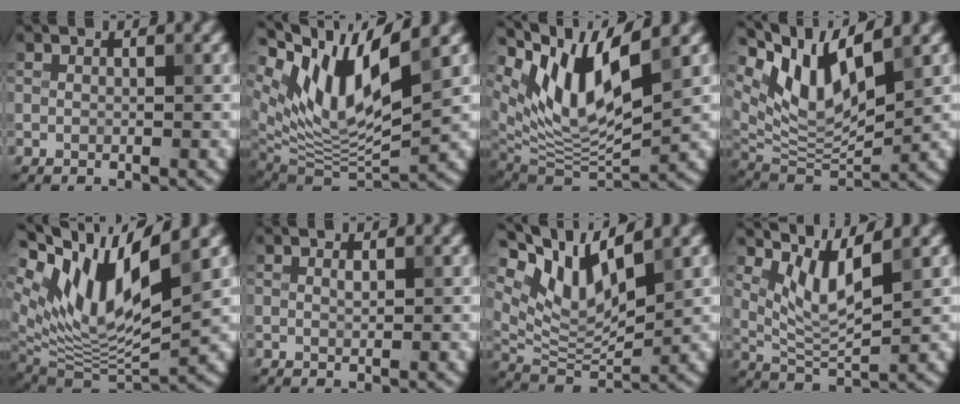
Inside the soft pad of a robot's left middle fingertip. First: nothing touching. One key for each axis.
{"total": 10.8, "fx": 5.5, "fy": 3.9, "fz": 8.4, "tx": -0.158, "ty": -0.009, "tz": 0.108}
{"total": 9.4, "fx": 5.0, "fy": 3.3, "fz": 7.3, "tx": -0.143, "ty": -0.009, "tz": 0.099}
{"total": 8.2, "fx": 5.0, "fy": 2.9, "fz": 5.9, "tx": -0.116, "ty": -0.006, "tz": 0.097}
{"total": 12.0, "fx": 5.8, "fy": 4.4, "fz": 9.5, "tx": -0.183, "ty": -0.005, "tz": 0.115}
{"total": 0.5, "fx": 0.3, "fy": 0.1, "fz": 0.4, "tx": -0.007, "ty": 0.000, "tz": 0.007}
{"total": 7.8, "fx": 4.9, "fy": 2.7, "fz": 5.4, "tx": -0.105, "ty": -0.002, "tz": 0.096}
{"total": 4.2, "fx": 2.4, "fy": 0.9, "fz": 3.3, "tx": -0.077, "ty": -0.010, "tz": 0.056}